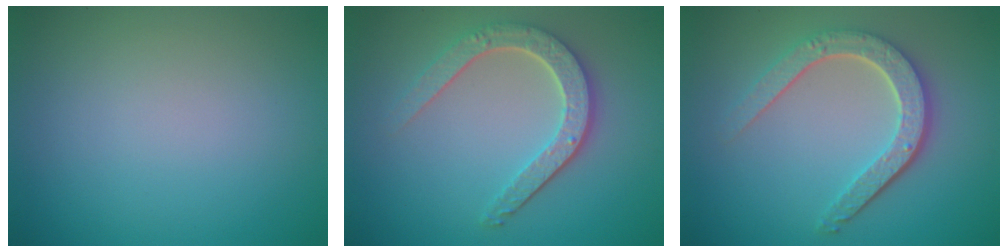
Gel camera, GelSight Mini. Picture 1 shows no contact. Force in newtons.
{"total": 4.2, "press": 3.4, "slide": 2.5}
{"total": 4.7, "press": 3.6, "slide": 2.9}